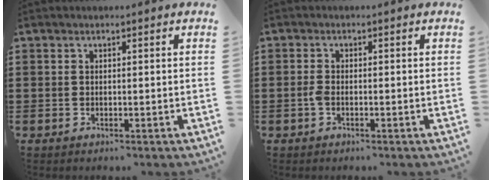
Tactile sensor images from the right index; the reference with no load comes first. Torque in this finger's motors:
{"motor_torque": [0.42, -0.45, 0.21, 0.06]}